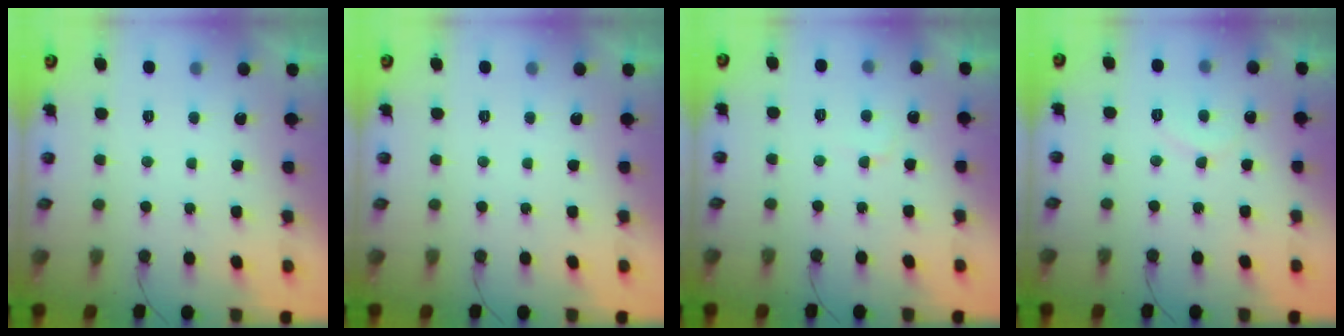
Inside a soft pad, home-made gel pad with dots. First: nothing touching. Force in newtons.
{"total": 0.0}
{"total": 2.7, "press": 2.7, "slide": 0.2}
{"total": 6.4, "press": 6.4, "slide": 0.5}